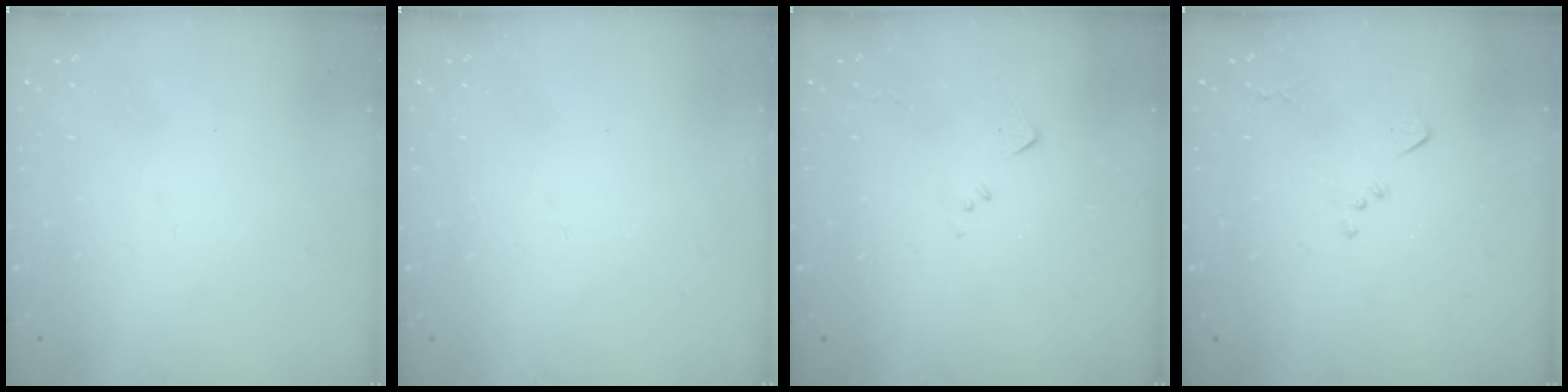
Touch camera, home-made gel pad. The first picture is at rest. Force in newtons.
{"total": 0.0}
{"total": 3.7, "press": 3.7, "slide": 0.5}
{"total": 6.7, "press": 6.7, "slide": 0.9}